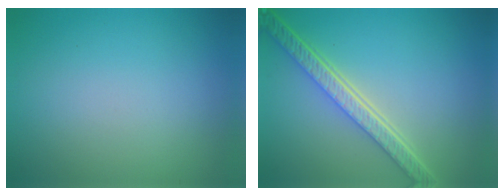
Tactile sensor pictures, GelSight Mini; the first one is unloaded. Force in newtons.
{"total": 5.4, "press": 4.1, "slide": 3.5}